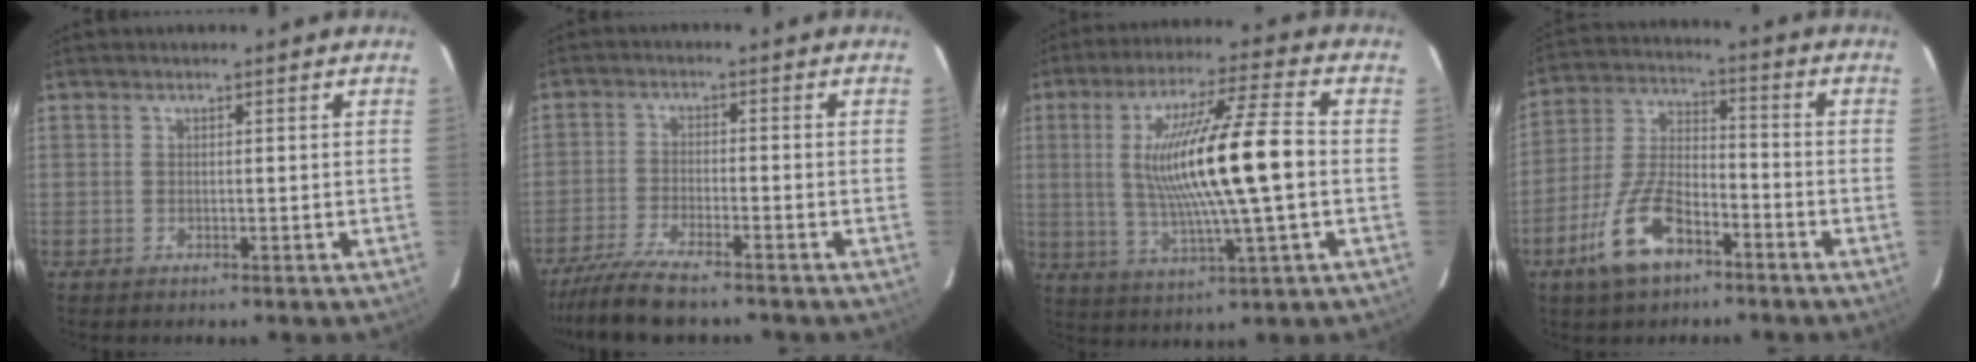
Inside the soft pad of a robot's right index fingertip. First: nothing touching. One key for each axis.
{"total": 9.2, "fx": -7.7, "fy": 0.7, "fz": 4.9, "tx": -0.085, "ty": -0.025, "tz": -0.131}
{"total": 16.2, "fx": 0.1, "fy": 0.5, "fz": 16.2, "tx": -0.300, "ty": 0.003, "tz": 0.001}
{"total": 11.2, "fx": -6.3, "fy": 4.8, "fz": 7.9, "tx": -0.180, "ty": 0.007, "tz": -0.119}